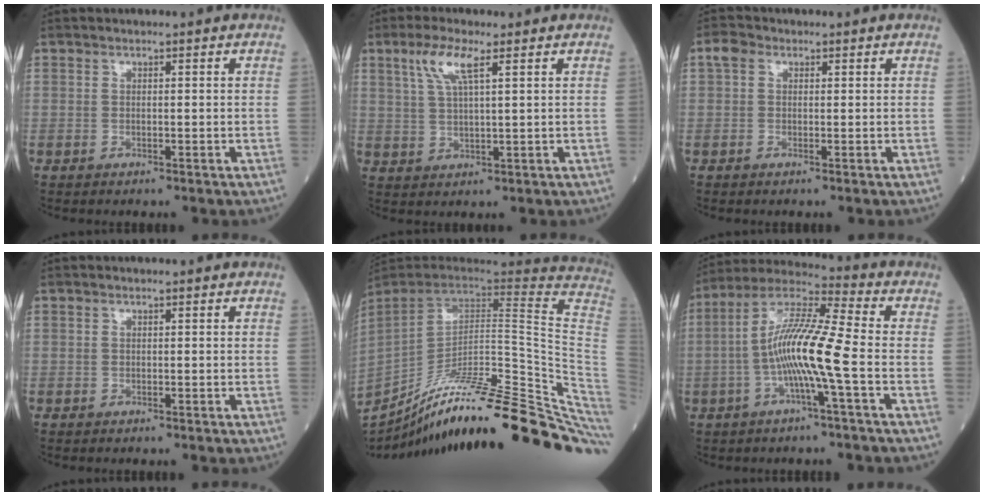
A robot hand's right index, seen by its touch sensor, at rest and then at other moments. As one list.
[{"total": 5.6, "force": [2.9, 0.7, 4.7], "torque": [-0.105, 0.008, 0.061]}, {"total": 1.9, "force": [0.6, 1.5, 1.1], "torque": [-0.022, 0.011, 0.007]}, {"total": 0.0}, {"total": 36.7, "force": [-27.5, 3.1, 24.0], "torque": [-0.259, -0.036, -0.389]}, {"total": 11.8, "force": [-2.4, -0.1, 11.5], "torque": [-0.229, 0.014, -0.052]}]